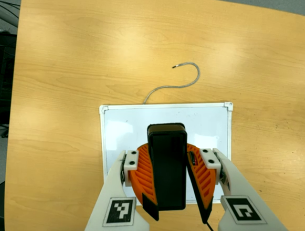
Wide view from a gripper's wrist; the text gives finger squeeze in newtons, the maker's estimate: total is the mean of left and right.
{"total": 12.4, "left": 11.7, "right": 13.1}